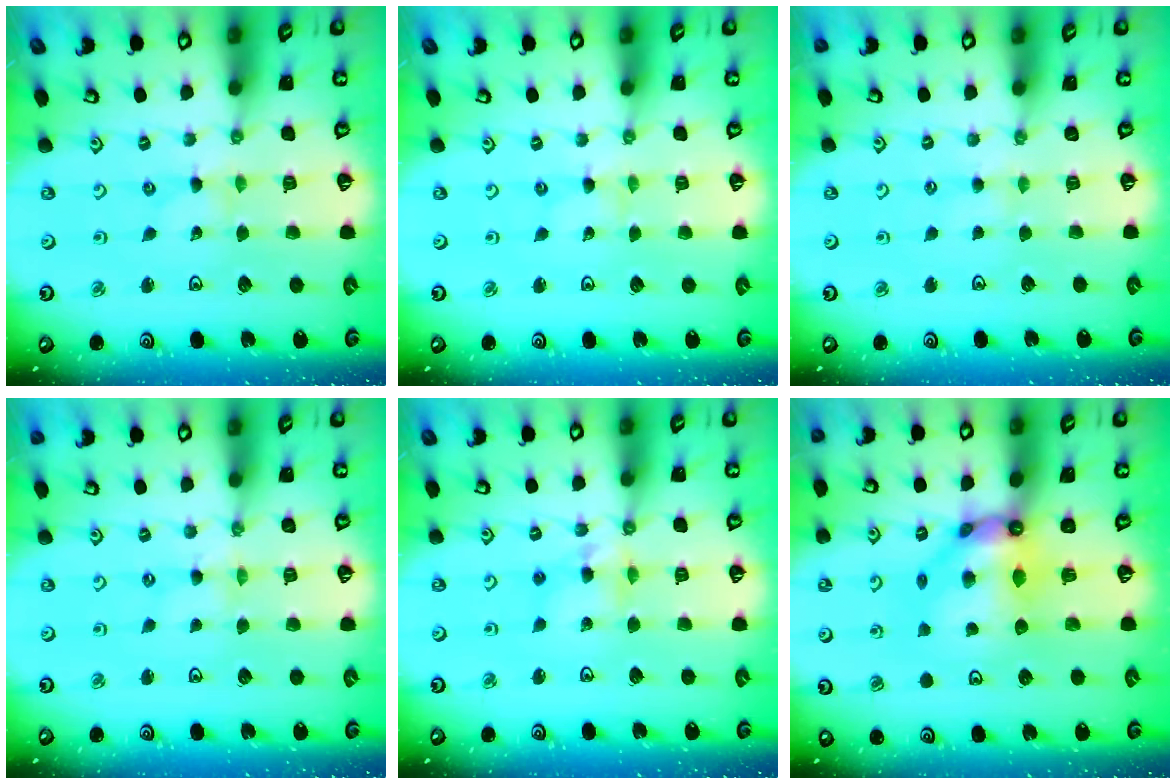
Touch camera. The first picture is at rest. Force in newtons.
{"total": 0.0}
{"total": 2.2, "press": 2.2, "slide": 0.4}
{"total": 0.0}
{"total": 7.8, "press": 7.8, "slide": 0.6}
{"total": 9.8, "press": 9.8, "slide": 1.0}